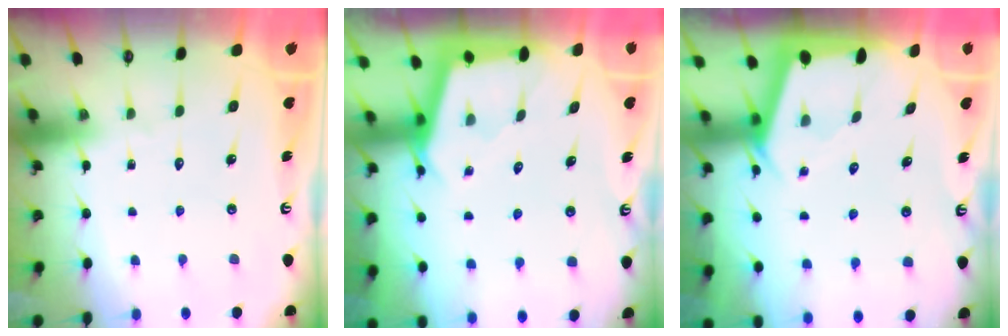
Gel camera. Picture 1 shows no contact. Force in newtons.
{"total": 2.6, "press": 2.6, "slide": 0.4}
{"total": 2.4, "press": 2.4, "slide": 0.3}